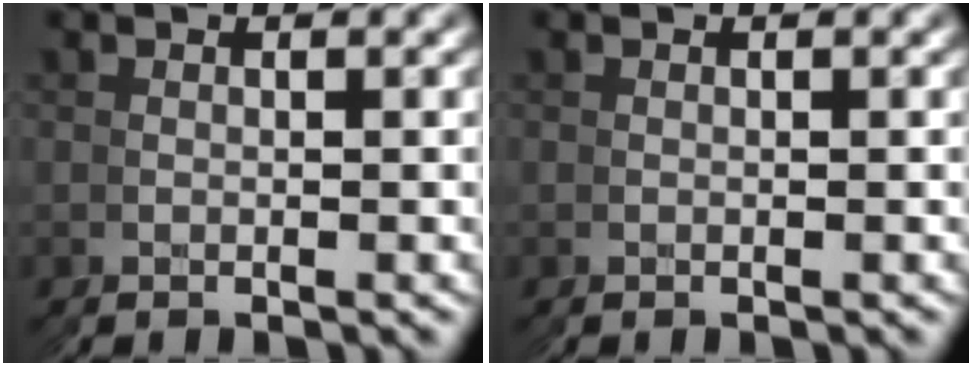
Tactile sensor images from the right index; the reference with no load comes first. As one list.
[{"total": 0.0}]